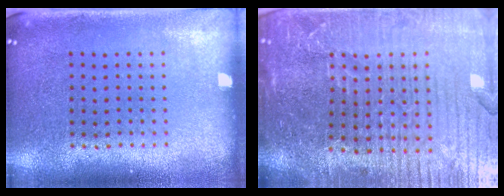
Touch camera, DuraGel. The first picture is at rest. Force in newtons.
{"total": 6.1, "press": 5.4, "slide": 2.8}